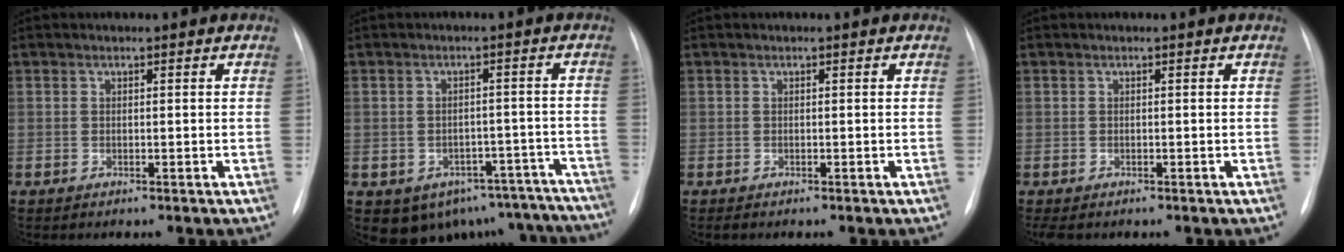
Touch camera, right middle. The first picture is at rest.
{"total": 15.7, "force": [-12.3, 8.9, 3.9], "torque": [-0.037, 0.040, -0.130]}
{"total": 0.0}
{"total": 2.0, "force": [-1.5, 0.9, 0.9], "torque": [-0.010, -0.003, -0.016]}